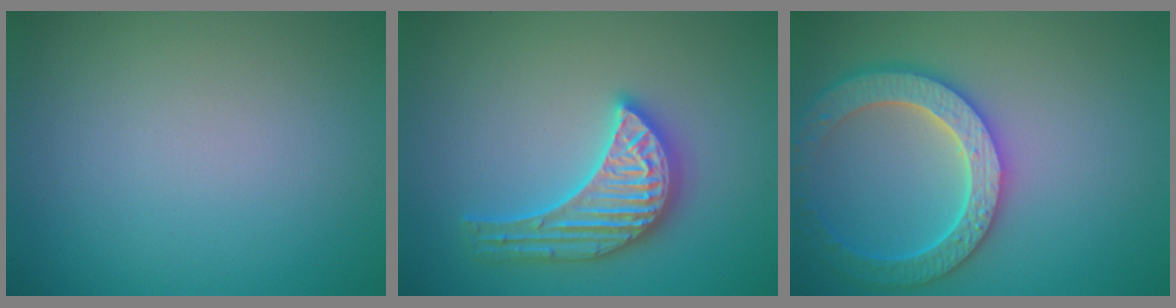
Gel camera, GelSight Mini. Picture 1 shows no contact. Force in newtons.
{"total": 4.2, "press": 4.1, "slide": 0.5}
{"total": 5.8, "press": 5.2, "slide": 2.4}